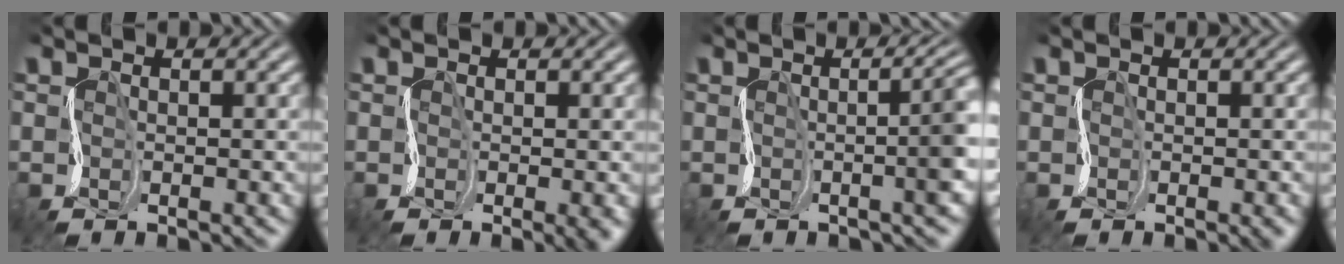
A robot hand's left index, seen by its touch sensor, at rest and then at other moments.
{"total": 3.3, "force": [-0.8, 1.3, 2.9], "torque": [-0.043, -0.007, 0.001]}
{"total": 4.5, "force": [0.0, 1.2, 4.3], "torque": [-0.034, 0.006, -0.002]}
{"total": 1.7, "force": [-0.7, 0.6, 1.4], "torque": [-0.012, -0.001, -0.003]}